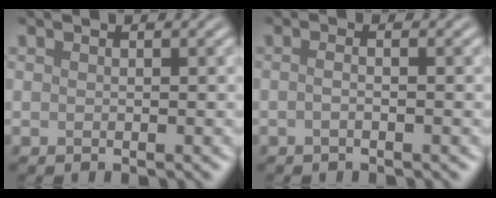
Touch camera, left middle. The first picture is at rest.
{"total": 1.3, "force": [-0.2, 0.5, 1.2], "torque": [-0.011, -0.002, -0.015]}